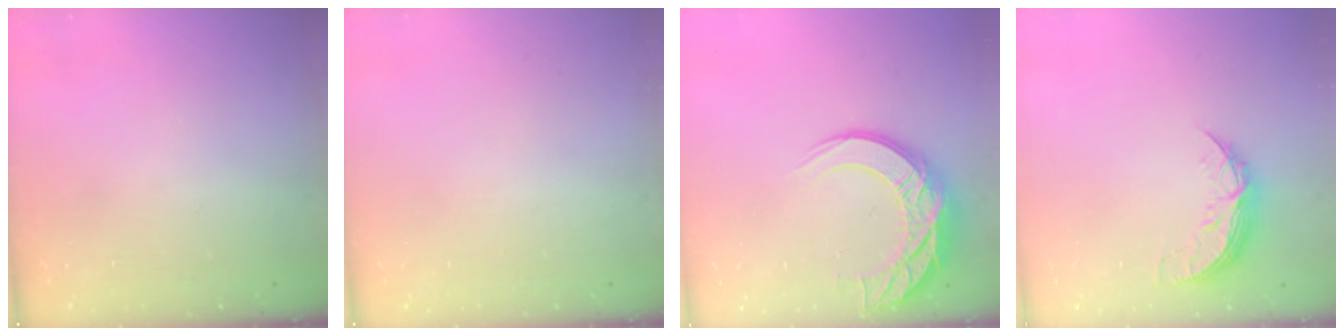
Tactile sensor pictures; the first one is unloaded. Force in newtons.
{"total": 0.0}
{"total": 14.6, "press": 14.6, "slide": 1.0}
{"total": 8.0, "press": 8.0, "slide": 0.6}